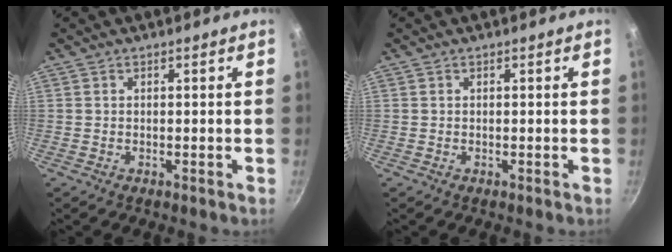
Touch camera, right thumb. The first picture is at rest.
{"total": 0.0}